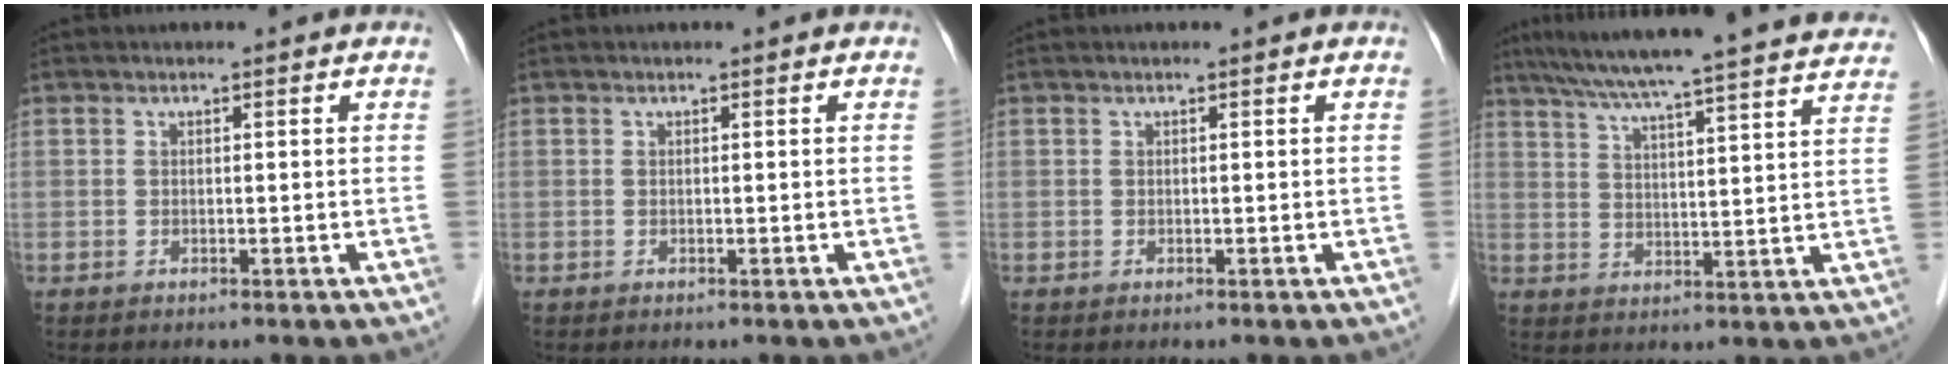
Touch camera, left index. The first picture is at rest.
{"total": 0.0}
{"total": 0.0}
{"total": 28.0, "force": [25.5, 0.7, 11.6], "torque": [-0.187, -0.018, 0.322]}